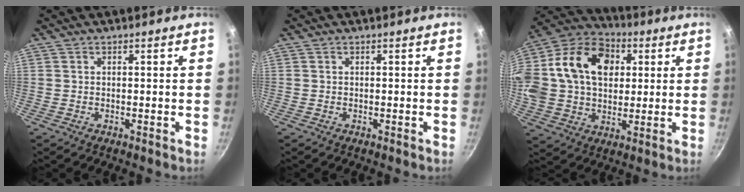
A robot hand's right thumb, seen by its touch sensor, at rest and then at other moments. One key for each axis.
{"total": 0.0}
{"total": 25.6, "fx": 5.0, "fy": 18.5, "fz": 16.9, "tx": -0.313, "ty": 0.032, "tz": 0.077}